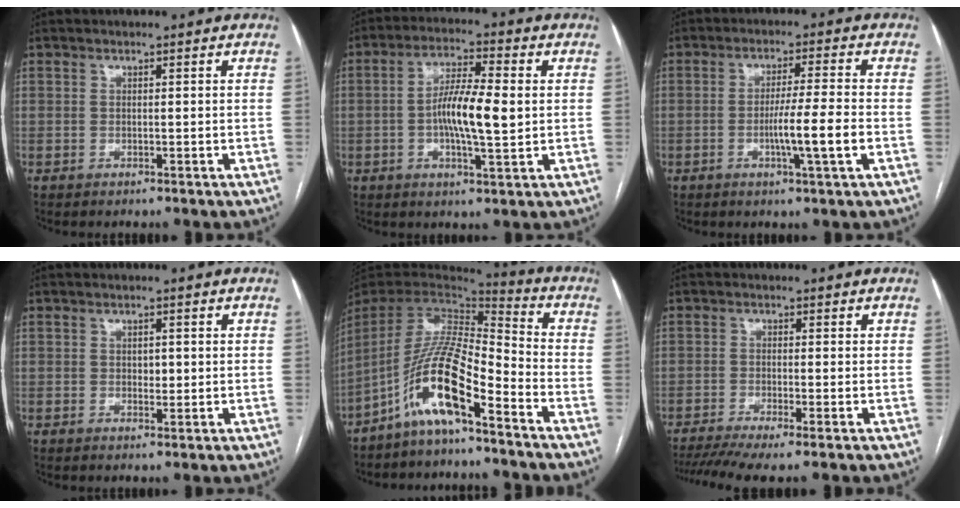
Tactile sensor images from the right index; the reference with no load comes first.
{"total": 9.5, "force": [-0.2, 1.8, 9.3], "torque": [-0.176, 0.005, -0.007]}
{"total": 7.1, "force": [-1.9, -0.8, 6.8], "torque": [-0.115, -0.009, -0.035]}
{"total": 1.8, "force": [0.2, 1.1, 1.4], "torque": [-0.019, 0.000, 0.004]}
{"total": 13.7, "force": [-8.2, 2.1, 10.8], "torque": [-0.218, 0.006, -0.155]}
{"total": 6.6, "force": [-4.7, 0.3, 4.6], "torque": [-0.081, -0.008, -0.081]}